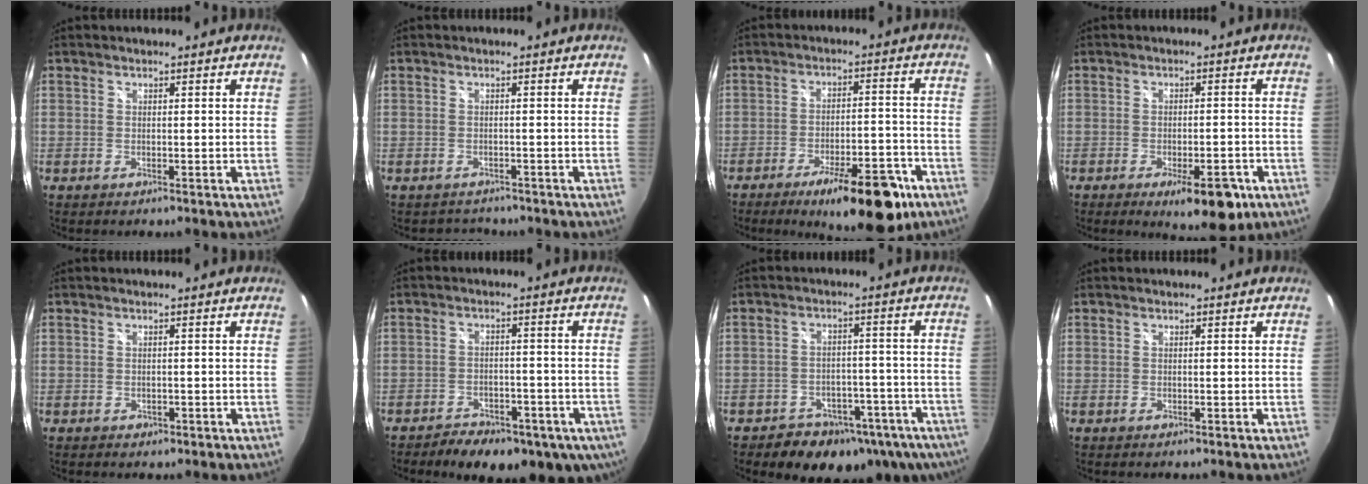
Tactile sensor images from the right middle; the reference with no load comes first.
{"total": 2.3, "force": [-1.9, 1.2, -0.1], "torque": [-0.001, 0.000, -0.028]}
{"total": 15.2, "force": [-9.7, 4.5, 10.8], "torque": [-0.158, -0.007, -0.135]}
{"total": 8.9, "force": [-4.8, 3.3, 6.8], "torque": [-0.097, -0.009, -0.059]}
{"total": 0.8, "force": [-0.2, 0.7, 0.3], "torque": [-0.004, -0.002, -0.001]}
{"total": 15.4, "force": [-9.8, 7.8, 9.0], "torque": [-0.171, -0.014, -0.122]}
{"total": 16.7, "force": [-11.0, 10.2, 7.4], "torque": [-0.133, 0.011, -0.122]}
{"total": 0.0}